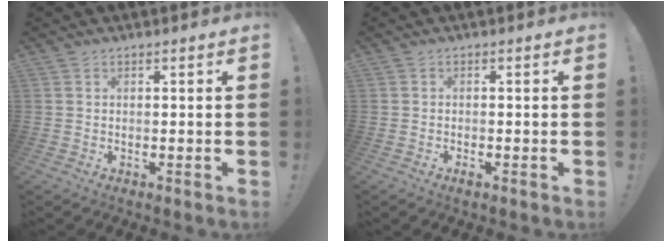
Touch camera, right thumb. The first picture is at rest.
{"total": 1.0, "force": [-0.8, 0.3, 0.6], "torque": [-0.009, 0.002, -0.014]}